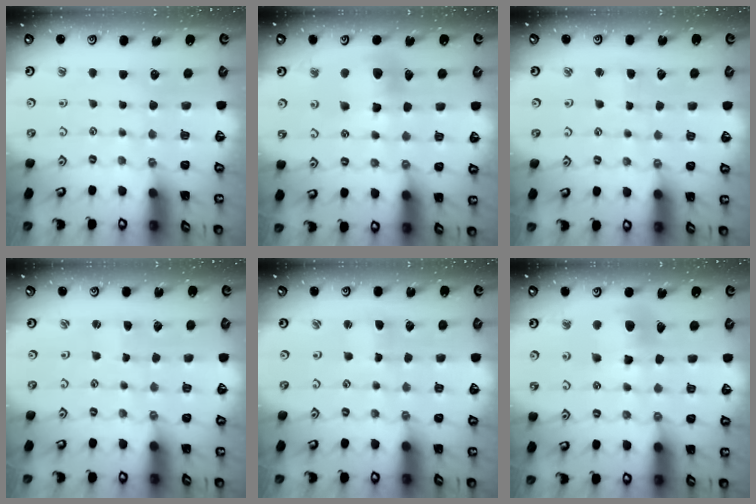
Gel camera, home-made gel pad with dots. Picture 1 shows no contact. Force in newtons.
{"total": 10.6, "press": 10.5, "slide": 1.2}
{"total": 1.9, "press": 1.9, "slide": 0.3}
{"total": 0.9, "press": 0.8, "slide": 0.2}
{"total": 1.4, "press": 1.3, "slide": 0.3}
{"total": 8.9, "press": 8.9, "slide": 1.1}